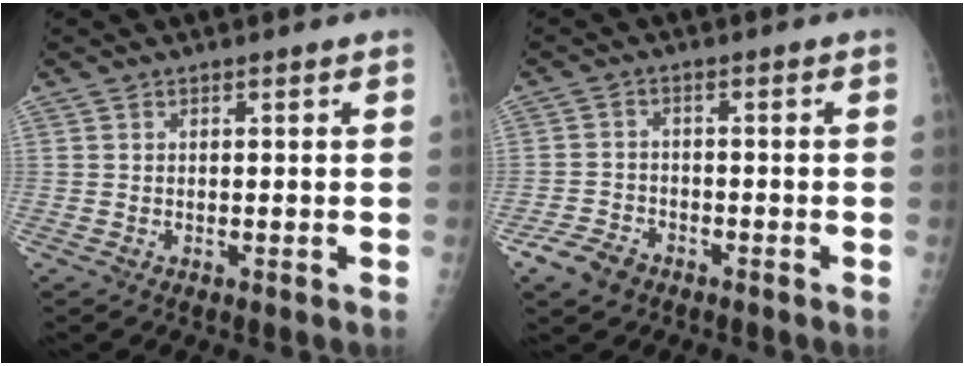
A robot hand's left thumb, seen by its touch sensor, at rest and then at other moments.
{"total": 5.0, "force": [-3.2, 3.2, 1.9], "torque": [-0.036, 0.011, -0.056]}